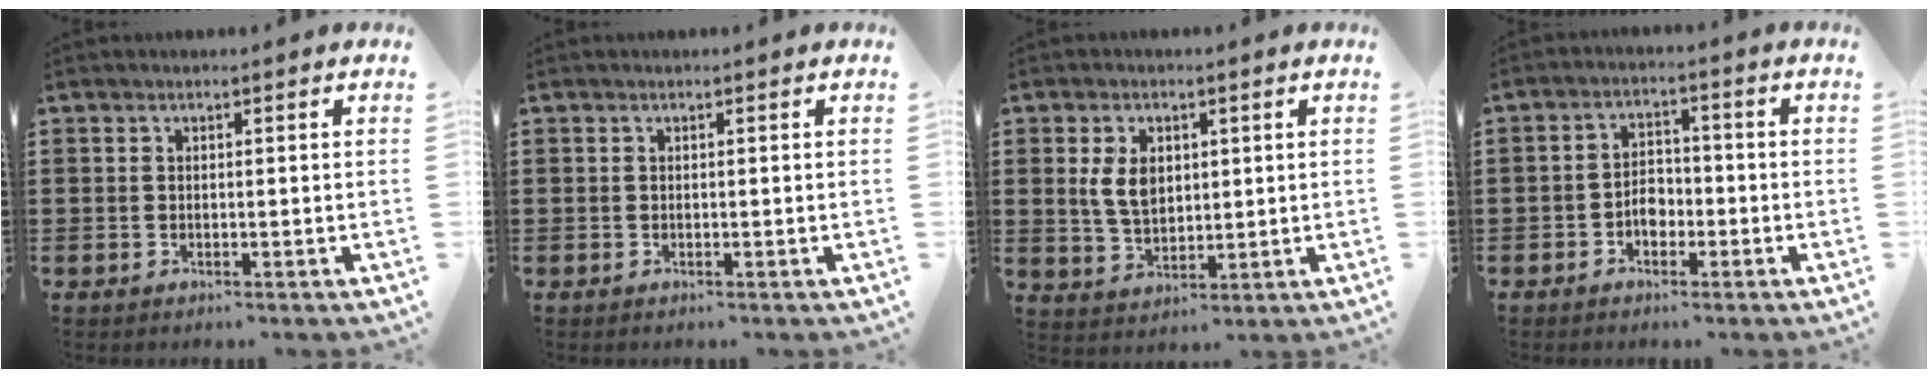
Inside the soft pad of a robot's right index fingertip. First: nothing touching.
{"total": 0.0}
{"total": 5.8, "force": [1.2, 3.7, 4.3], "torque": [-0.101, 0.008, 0.020]}
{"total": 3.5, "force": [-1.4, 2.3, 2.2], "torque": [-0.037, 0.002, -0.029]}